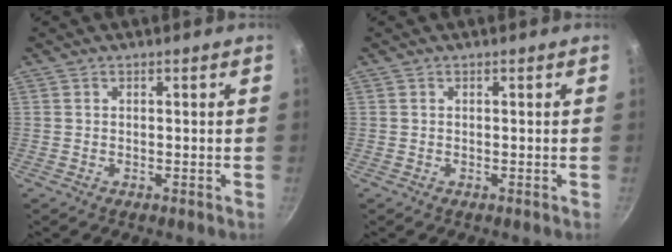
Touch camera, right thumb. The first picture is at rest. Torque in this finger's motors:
{"motor_torque": [-0.13, 0.13, 0.16, -0.01, 0.03]}